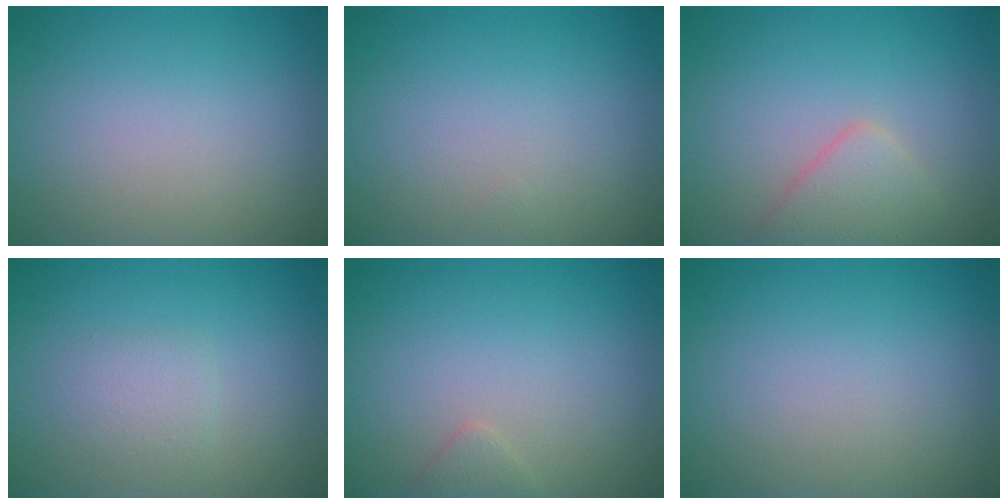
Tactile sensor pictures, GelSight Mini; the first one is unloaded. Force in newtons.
{"total": 0.0}
{"total": 2.7, "press": 2.7, "slide": 0.1}
{"total": 1.5, "press": 1.5, "slide": 0.0}
{"total": 0.9, "press": 0.9, "slide": 0.1}
{"total": 0.0}